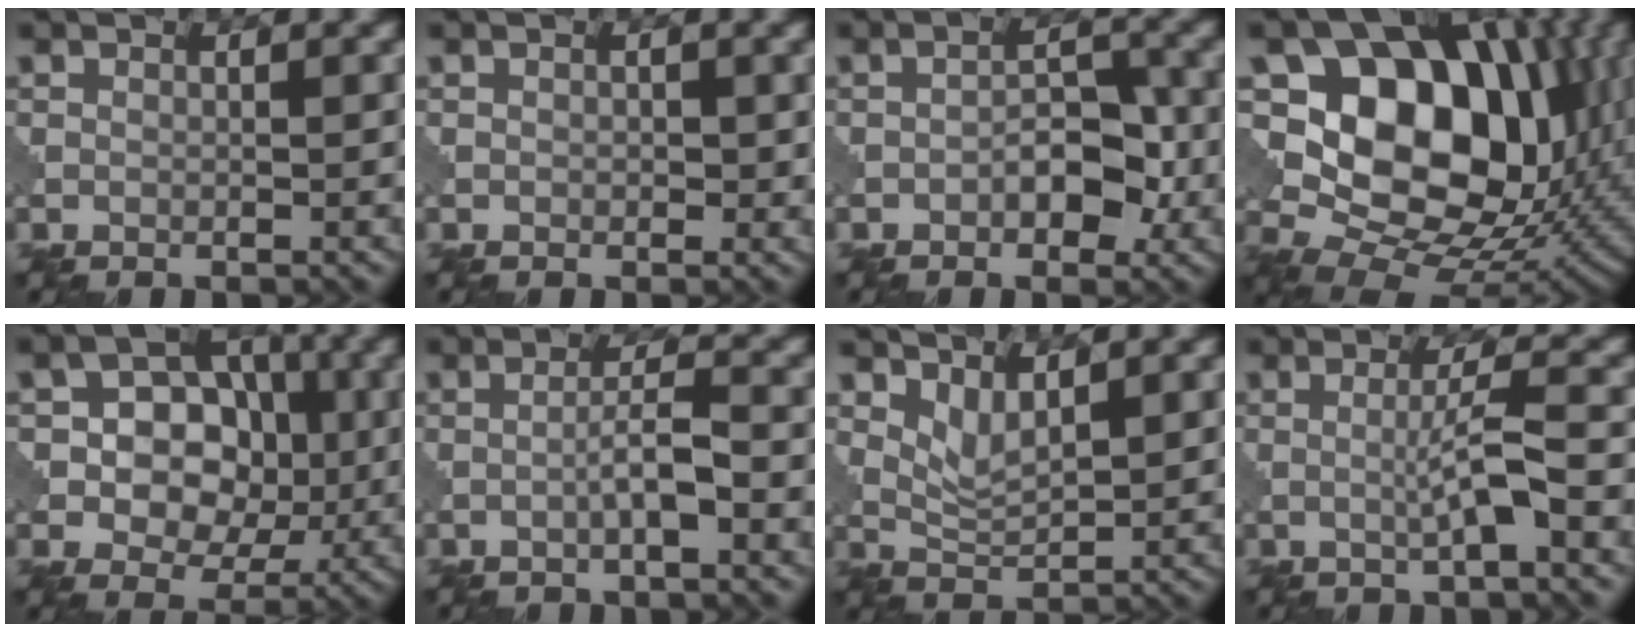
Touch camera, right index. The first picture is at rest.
{"total": 0.9, "force": [0.0, 0.6, 0.6], "torque": [-0.007, -0.003, 0.000]}
{"total": 3.6, "force": [-1.3, 1.9, 2.8], "torque": [-0.039, 0.008, -0.021]}
{"total": 14.9, "force": [2.8, 10.6, 10.1], "torque": [-0.146, 0.007, 0.043]}
{"total": 7.8, "force": [0.0, 6.1, 4.8], "torque": [-0.057, 0.007, -0.017]}
{"total": 2.6, "force": [-0.9, 0.2, 2.4], "torque": [-0.042, 0.010, -0.019]}
{"total": 2.3, "force": [1.4, 0.8, 1.6], "torque": [-0.038, -0.009, 0.033]}
{"total": 3.1, "force": [-0.4, 0.1, 3.1], "torque": [-0.054, 0.004, -0.013]}